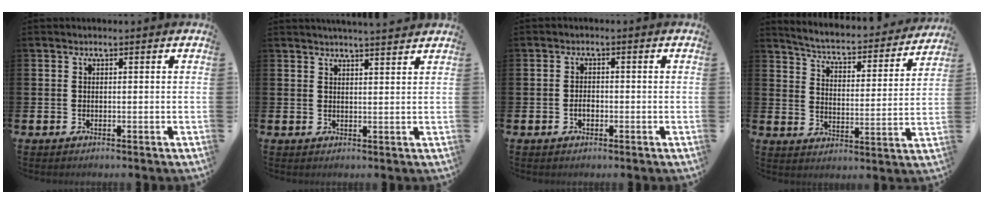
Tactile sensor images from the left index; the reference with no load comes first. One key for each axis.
{"total": 3.0, "fx": 3.0, "fy": -0.4, "fz": 0.2, "tx": -0.009, "ty": -0.014, "tz": 0.055}
{"total": 1.6, "fx": -0.5, "fy": 1.1, "fz": 1.1, "tx": -0.016, "ty": 0.002, "tz": -0.012}
{"total": 4.8, "fx": 4.5, "fy": 0.7, "fz": 1.3, "tx": -0.051, "ty": -0.039, "tz": 0.070}